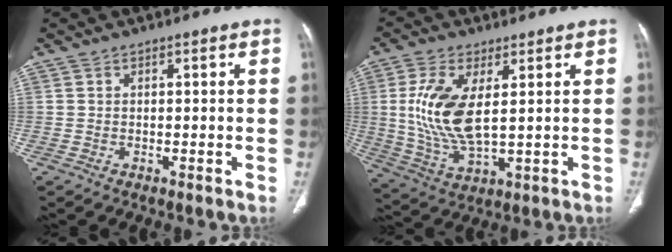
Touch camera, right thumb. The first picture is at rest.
{"total": 12.9, "force": [2.3, 5.6, 11.3], "torque": [-0.242, -0.016, 0.054]}